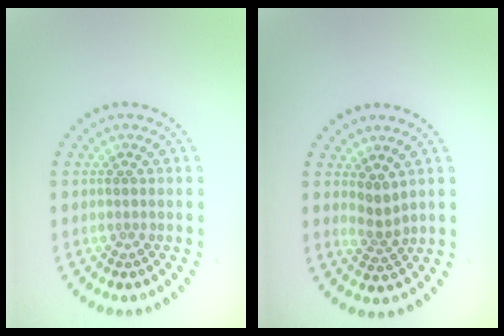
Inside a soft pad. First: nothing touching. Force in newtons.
{"total": 1.9, "press": 1.2, "slide": 1.5}